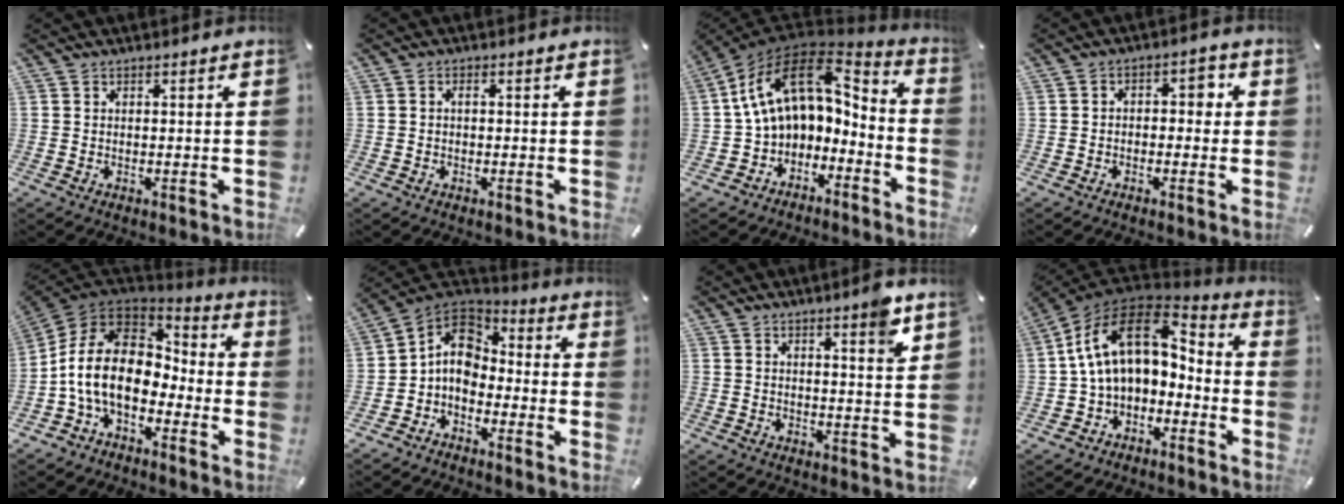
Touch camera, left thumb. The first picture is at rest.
{"total": 0.9, "force": [-0.1, 0.6, 0.7], "torque": [-0.013, 0.003, -0.003]}
{"total": 13.4, "force": [3.2, 9.2, 9.2], "torque": [-0.175, -0.024, 0.056]}
{"total": 3.5, "force": [-1.1, 2.3, 2.3], "torque": [-0.038, 0.014, -0.027]}
{"total": 15.9, "force": [-3.8, 10.6, 11.2], "torque": [-0.242, 0.020, -0.069]}
{"total": 8.3, "force": [-2.4, 6.5, 4.5], "torque": [-0.099, 0.017, -0.046]}
{"total": 5.6, "force": [4.0, 0.6, 3.9], "torque": [-0.055, -0.025, 0.061]}
{"total": 16.2, "force": [3.1, 10.7, 11.8], "torque": [-0.236, -0.009, 0.055]}